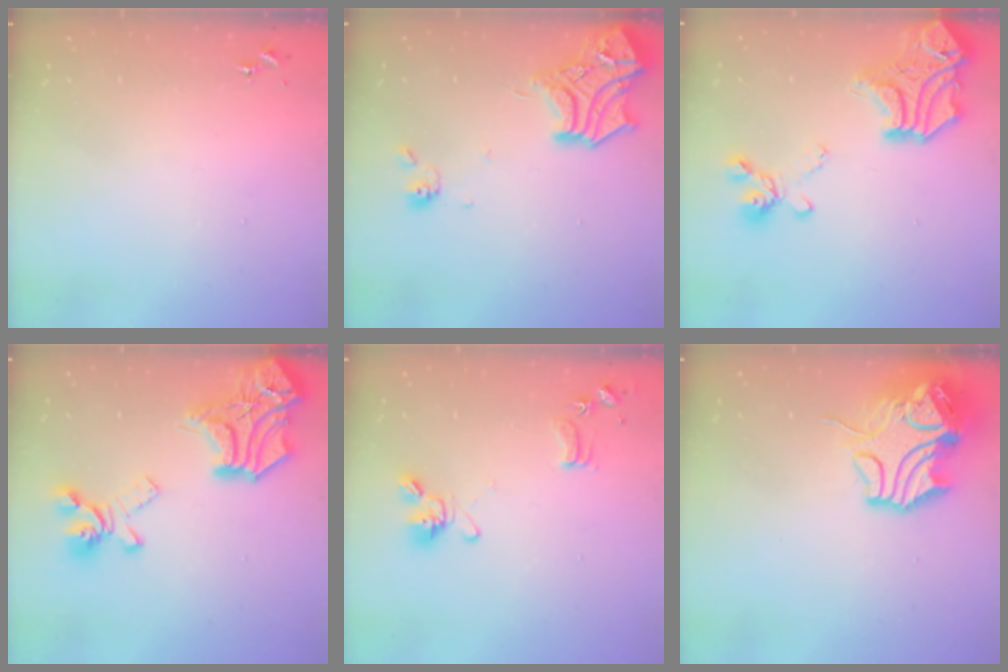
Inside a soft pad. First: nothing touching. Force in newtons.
{"total": 16.2, "press": 16.2, "slide": 1.5}
{"total": 21.4, "press": 21.4, "slide": 1.4}
{"total": 24.6, "press": 24.6, "slide": 0.7}
{"total": 13.7, "press": 13.6, "slide": 2.1}
{"total": 13.9, "press": 13.8, "slide": 2.1}